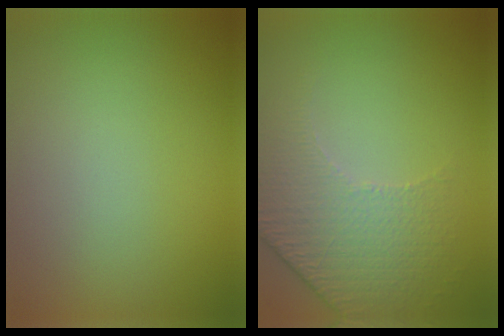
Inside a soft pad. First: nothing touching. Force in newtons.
{"total": 4.7, "press": 3.4, "slide": 3.2}